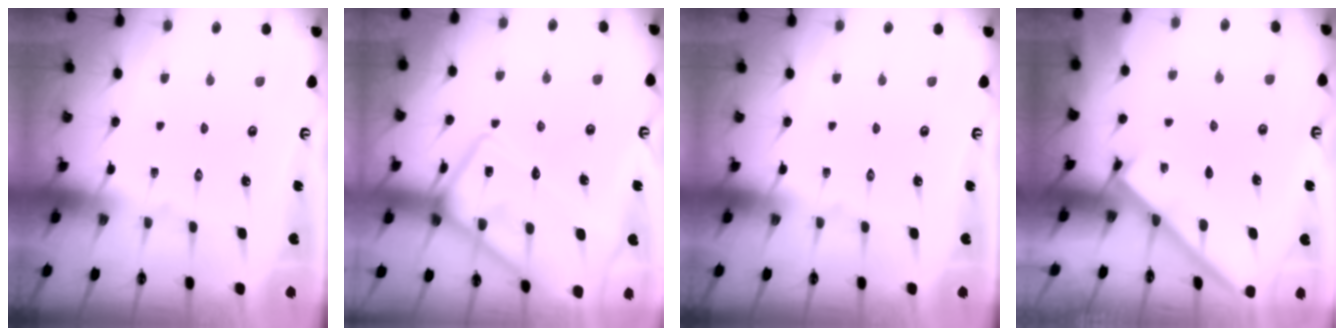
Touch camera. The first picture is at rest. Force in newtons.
{"total": 16.2, "press": 16.2, "slide": 1.4}
{"total": 0.0}
{"total": 3.1, "press": 3.1, "slide": 0.1}